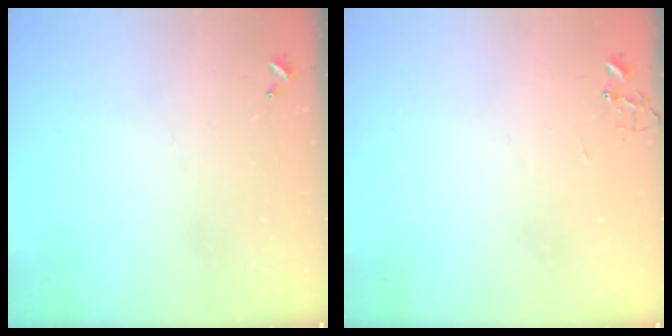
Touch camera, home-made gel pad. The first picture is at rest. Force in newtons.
{"total": 0.0}